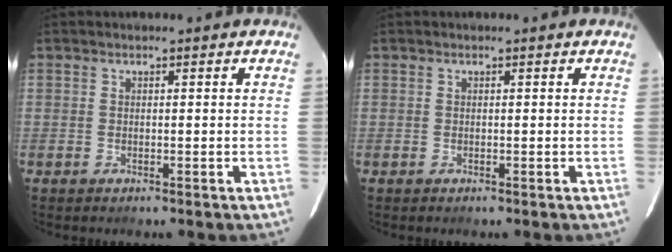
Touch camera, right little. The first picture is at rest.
{"total": 0.0}